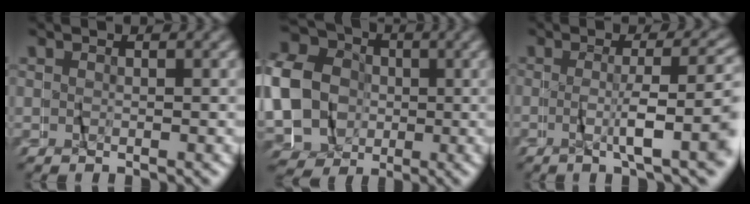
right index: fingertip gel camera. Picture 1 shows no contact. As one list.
[{"total": 19.0, "force": [0.6, 17.1, 8.3], "torque": [-0.197, -0.034, -0.008]}, {"total": 4.8, "force": [-1.8, -0.5, 4.4], "torque": [-0.071, -0.001, -0.027]}]